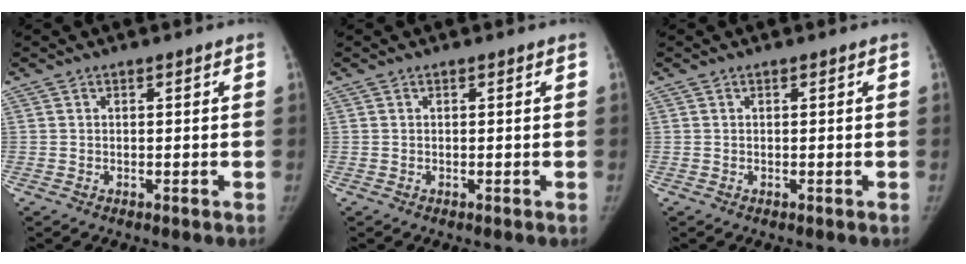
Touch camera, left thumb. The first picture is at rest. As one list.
[{"total": 0.0}, {"total": 0.0}]